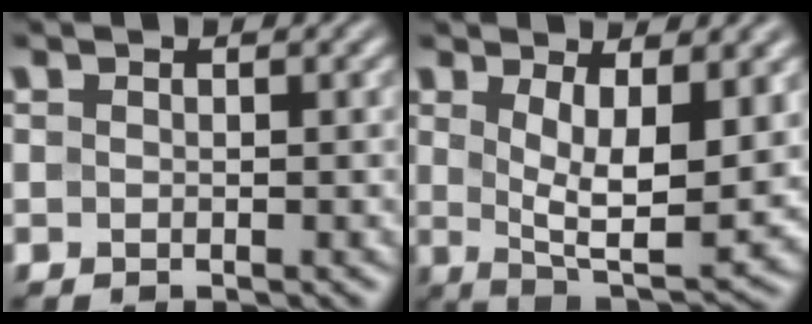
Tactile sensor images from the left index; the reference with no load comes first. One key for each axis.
{"total": 7.6, "fx": 1.7, "fy": 2.8, "fz": 6.8, "tx": -0.122, "ty": -0.018, "tz": 0.036}